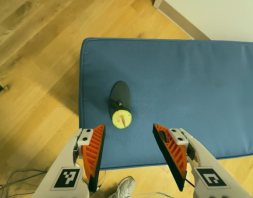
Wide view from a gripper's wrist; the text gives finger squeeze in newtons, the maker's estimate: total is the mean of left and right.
{"total": 0.0}